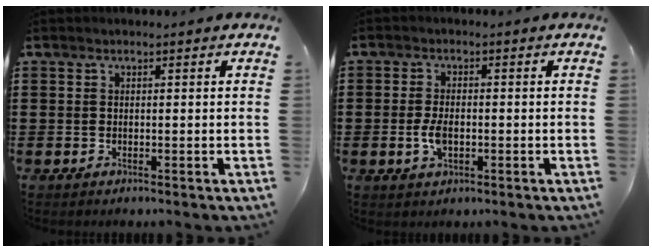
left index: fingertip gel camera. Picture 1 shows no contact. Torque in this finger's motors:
{"motor_torque": [0.18, 0.17, 0.16, 0.06]}